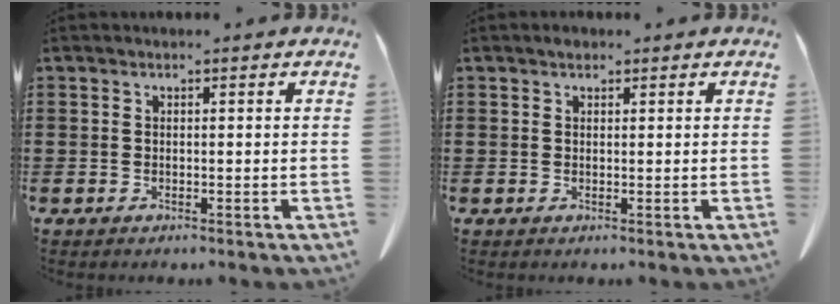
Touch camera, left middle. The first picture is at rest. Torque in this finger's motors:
{"motor_torque": [0.19, 0.16, 0.01, 0.01]}